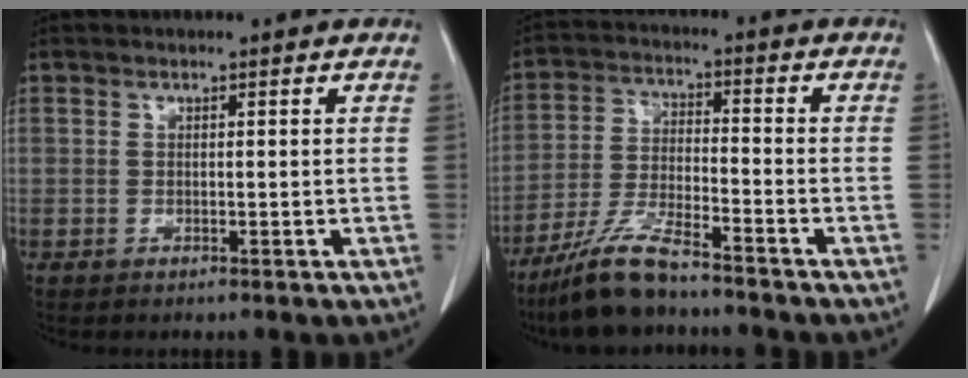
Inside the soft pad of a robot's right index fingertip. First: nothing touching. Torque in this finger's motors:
{"motor_torque": [0.59, -0.55, 0.20, 0.09]}